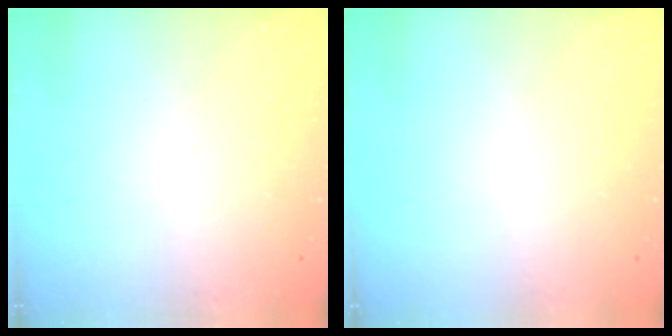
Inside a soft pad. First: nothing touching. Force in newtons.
{"total": 1.8, "press": 1.8, "slide": 0.2}